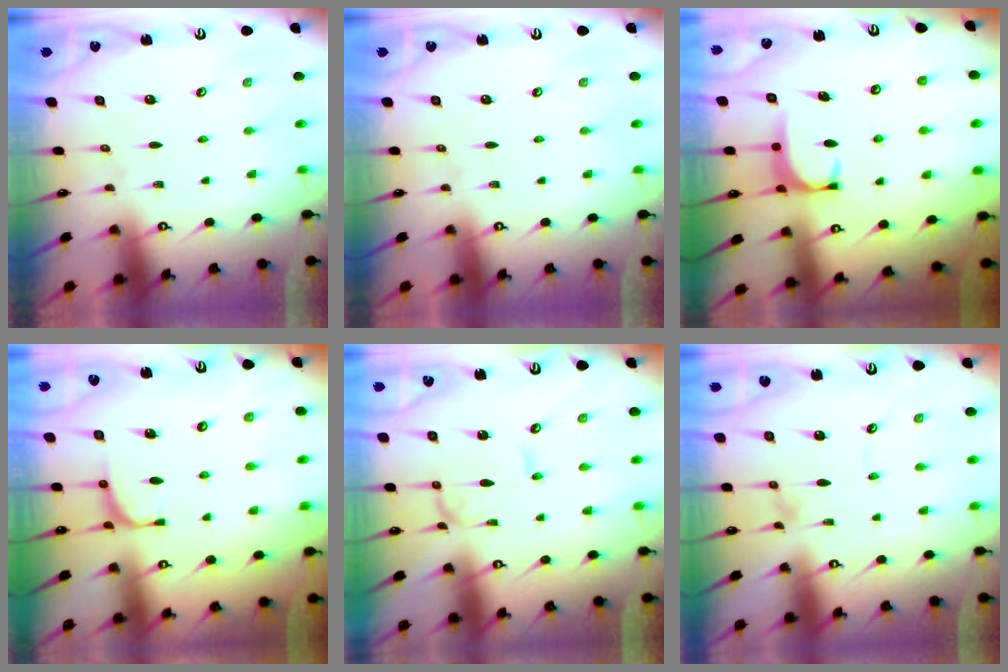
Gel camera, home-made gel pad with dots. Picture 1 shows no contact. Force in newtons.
{"total": 0.0}
{"total": 1.9, "press": 1.8, "slide": 0.5}
{"total": 1.3, "press": 1.2, "slide": 0.6}
{"total": 0.6, "press": 0.6, "slide": 0.1}
{"total": 0.0}